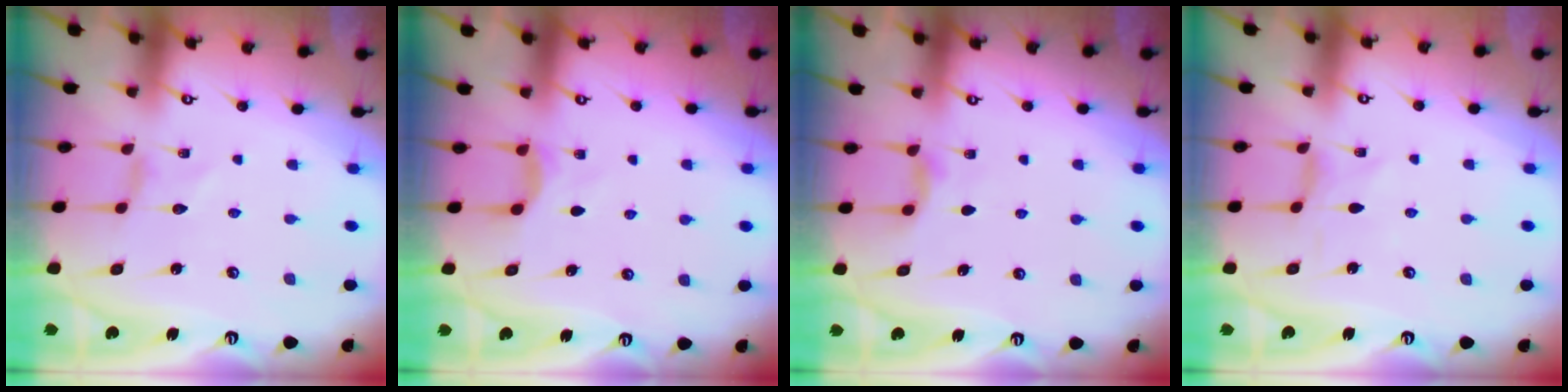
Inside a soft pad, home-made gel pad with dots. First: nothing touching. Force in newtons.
{"total": 2.8, "press": 2.8, "slide": 0.4}
{"total": 5.5, "press": 5.4, "slide": 0.7}
{"total": 0.8, "press": 0.8, "slide": 0.2}